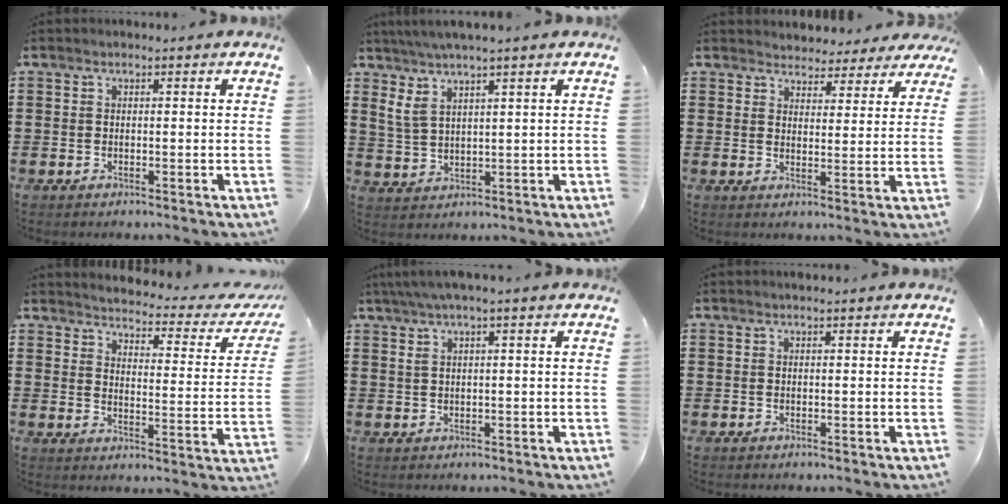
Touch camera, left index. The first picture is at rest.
{"total": 4.4, "force": [2.7, 0.9, 3.4], "torque": [-0.072, 0.000, 0.049]}
{"total": 3.8, "force": [3.6, 1.1, -0.2], "torque": [-0.016, -0.012, 0.065]}
{"total": 2.5, "force": [2.4, -0.2, 0.6], "torque": [-0.023, -0.031, 0.030]}
{"total": 2.3, "force": [0.7, 0.2, 2.1], "torque": [-0.040, 0.002, 0.012]}
{"total": 0.0}